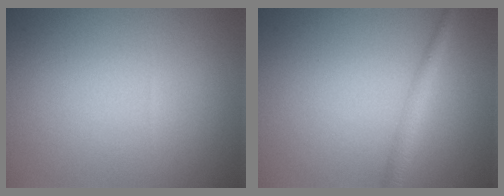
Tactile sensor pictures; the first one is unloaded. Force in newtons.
{"total": 2.0, "press": 2.0, "slide": 0.0}